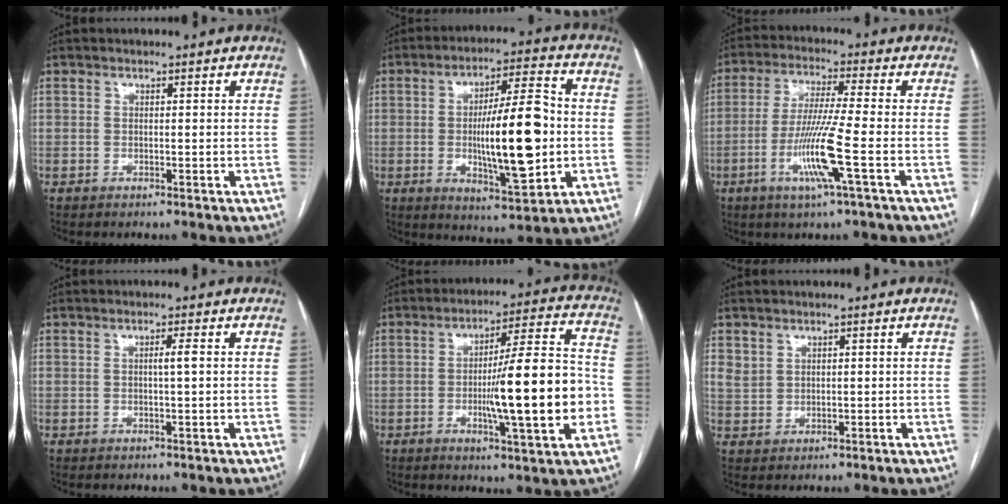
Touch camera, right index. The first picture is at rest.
{"total": 15.3, "force": [-1.3, 3.5, 14.9], "torque": [-0.244, 0.005, -0.013]}
{"total": 10.0, "force": [-3.5, -1.2, 9.3], "torque": [-0.186, -0.016, -0.070]}
{"total": 1.5, "force": [0.0, -0.3, 1.5], "torque": [-0.026, 0.000, 0.000]}
{"total": 16.0, "force": [-3.1, 0.8, 15.7], "torque": [-0.241, 0.003, -0.047]}
{"total": 2.3, "force": [1.2, 1.8, 0.6], "torque": [-0.009, 0.003, 0.029]}